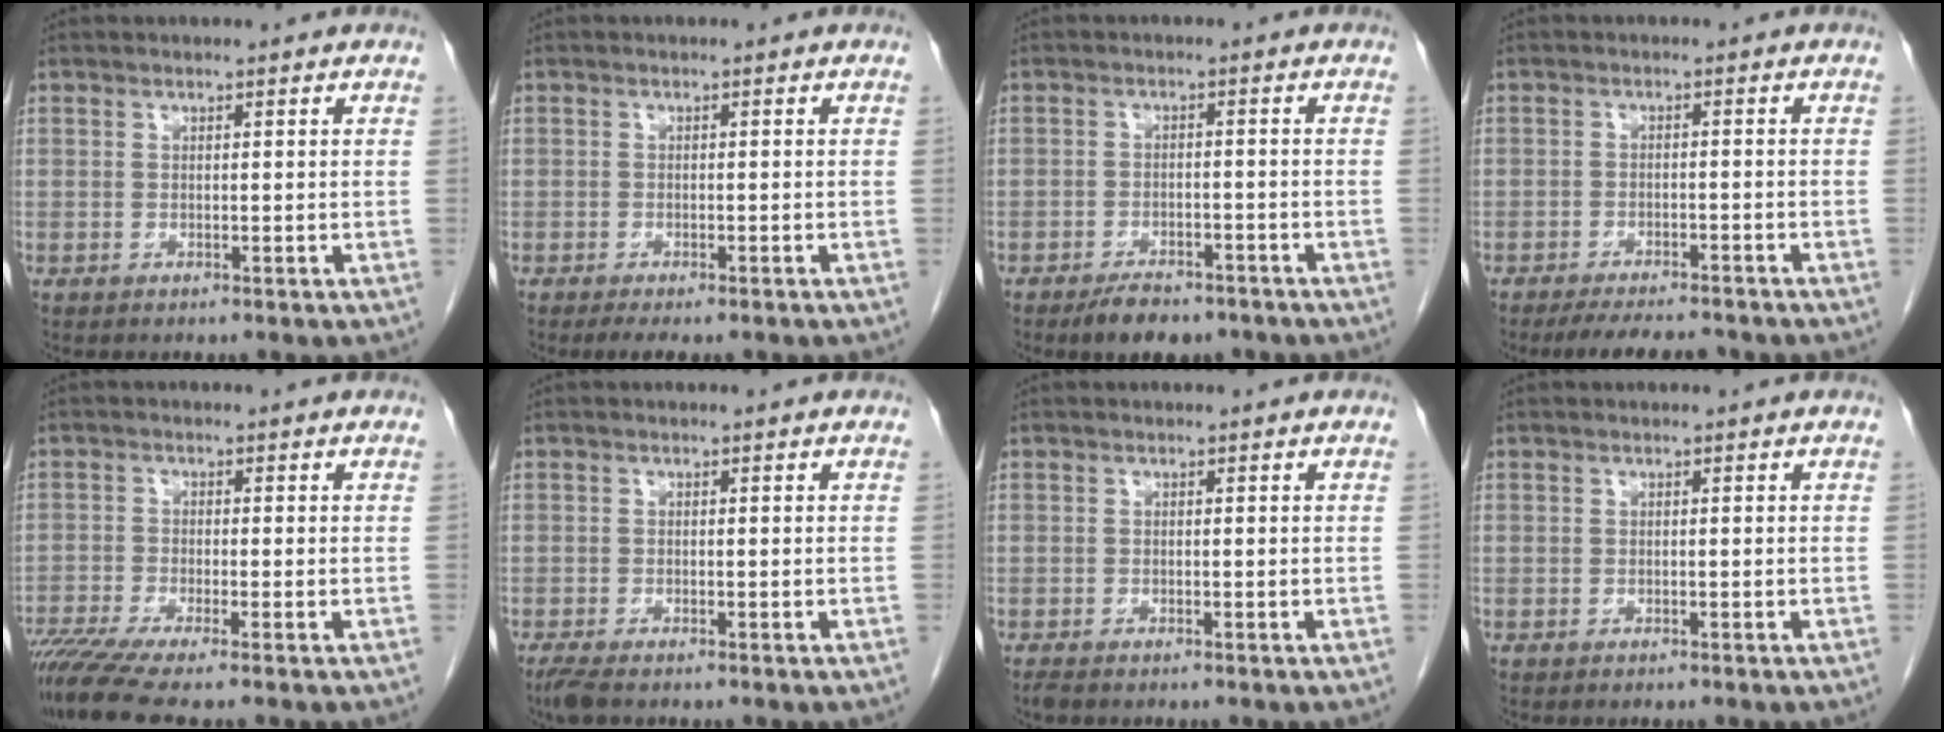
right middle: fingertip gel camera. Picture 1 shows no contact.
{"total": 3.3, "force": [-2.6, 1.1, 1.8], "torque": [-0.027, -0.009, -0.036]}
{"total": 5.8, "force": [-4.5, 2.3, 2.8], "torque": [-0.047, -0.003, -0.069]}
{"total": 7.5, "force": [-6.7, 1.7, 2.8], "torque": [-0.038, -0.009, -0.098]}
{"total": 8.1, "force": [-6.5, -0.2, 4.9], "torque": [-0.089, -0.021, -0.115]}
{"total": 2.4, "force": [-1.9, 0.5, 1.4], "torque": [-0.035, -0.009, -0.036]}
{"total": 1.1, "force": [-0.9, 0.3, 0.5], "torque": [-0.017, -0.005, -0.016]}
{"total": 0.0}